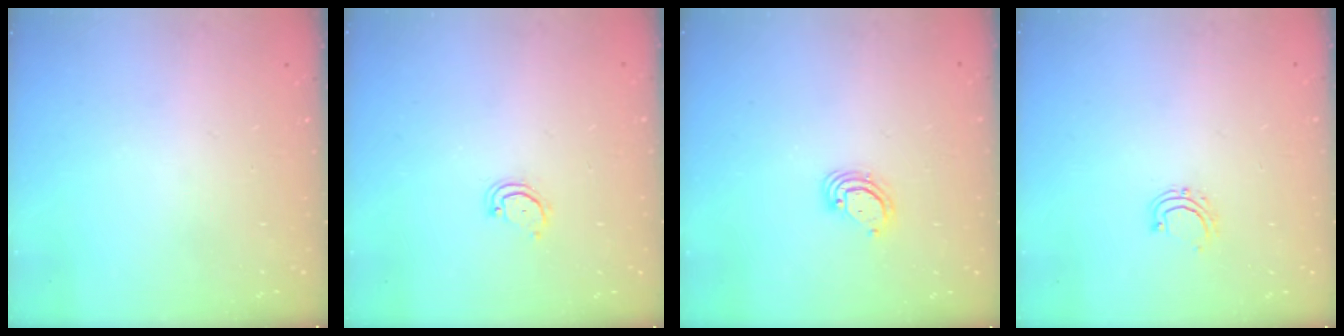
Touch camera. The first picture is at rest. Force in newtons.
{"total": 3.3, "press": 3.3, "slide": 0.3}
{"total": 3.2, "press": 3.2, "slide": 0.2}
{"total": 4.4, "press": 4.3, "slide": 0.6}